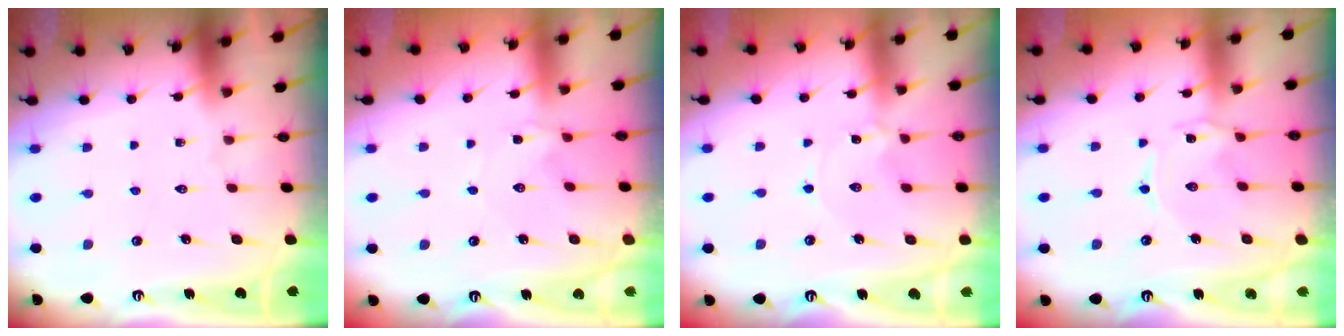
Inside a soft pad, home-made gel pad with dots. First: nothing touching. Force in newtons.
{"total": 1.5, "press": 1.4, "slide": 0.2}
{"total": 1.5, "press": 1.5, "slide": 0.2}
{"total": 0.0}